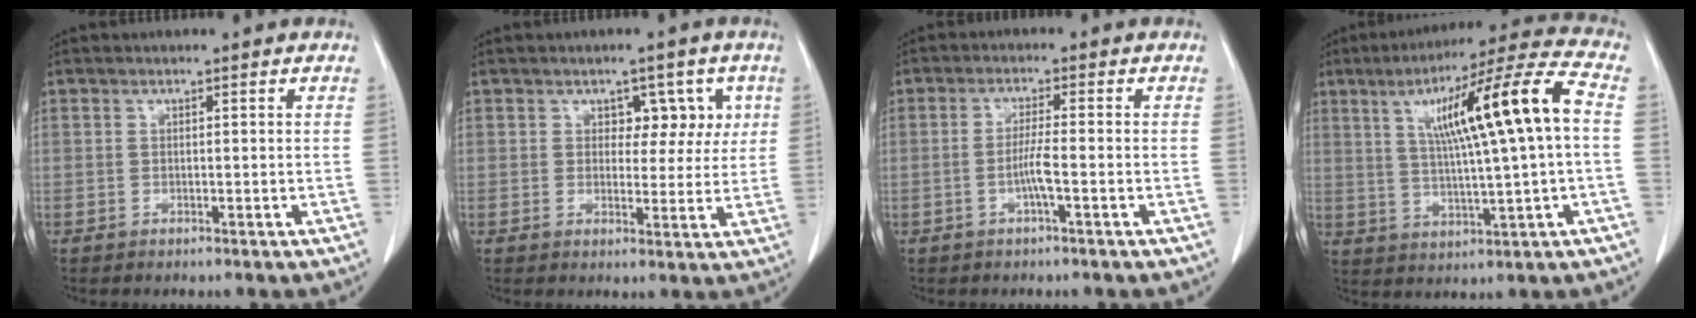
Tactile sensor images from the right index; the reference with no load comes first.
{"total": 6.1, "force": [2.1, 4.1, 4.0], "torque": [-0.039, 0.022, 0.031]}
{"total": 3.5, "force": [-1.2, 0.0, 3.3], "torque": [-0.066, 0.002, -0.024]}
{"total": 17.0, "force": [2.9, 0.7, 16.7], "torque": [-0.270, 0.029, 0.047]}